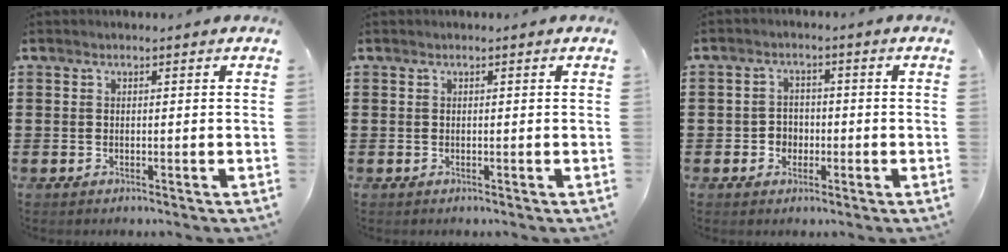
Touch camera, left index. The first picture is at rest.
{"total": 0.0}
{"total": 2.6, "force": [-1.0, 2.3, 0.8], "torque": [-0.023, 0.004, -0.024]}